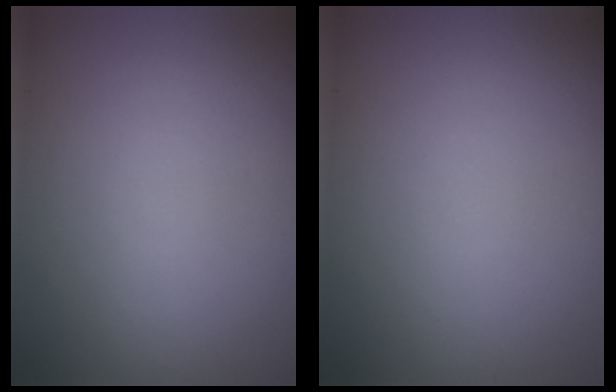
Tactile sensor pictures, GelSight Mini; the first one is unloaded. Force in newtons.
{"total": 0.0}